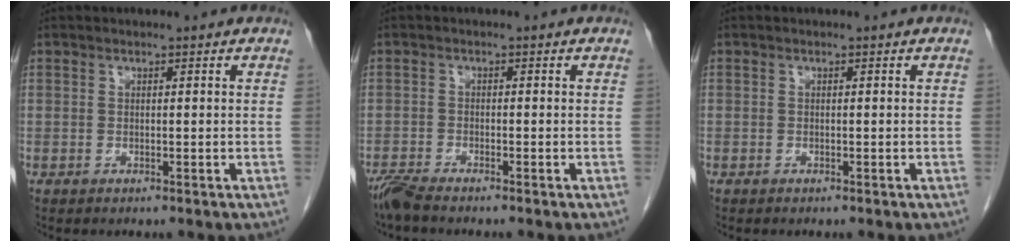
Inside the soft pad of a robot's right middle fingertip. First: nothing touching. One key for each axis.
{"total": 2.8, "fx": -2.5, "fy": -0.1, "fz": 1.1, "tx": -0.029, "ty": -0.012, "tz": -0.054}
{"total": 0.0}